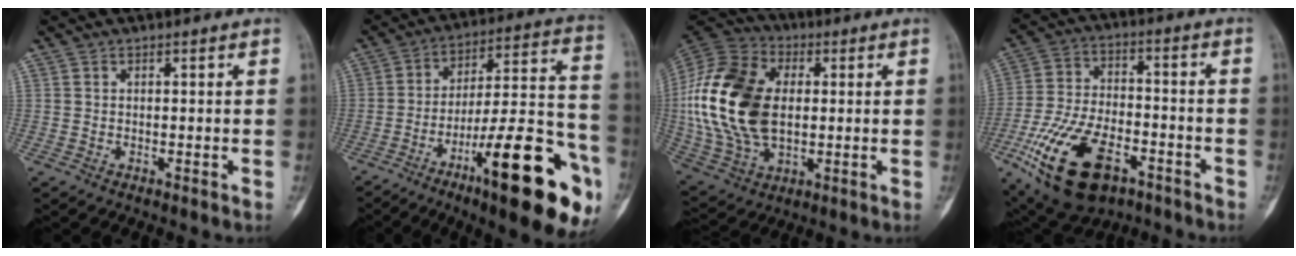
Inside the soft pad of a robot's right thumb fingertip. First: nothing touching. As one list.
[{"total": 26.5, "force": [-12.4, 6.5, 22.6], "torque": [-0.279, 0.072, -0.180]}, {"total": 23.3, "force": [1.3, 14.9, 17.8], "torque": [-0.359, -0.002, 0.028]}, {"total": 20.3, "force": [-9.6, 10.6, 14.4], "torque": [-0.277, 0.035, -0.157]}]